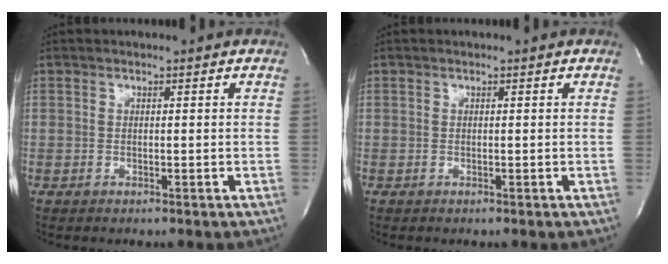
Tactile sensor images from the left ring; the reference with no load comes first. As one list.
[{"total": 0.0}]